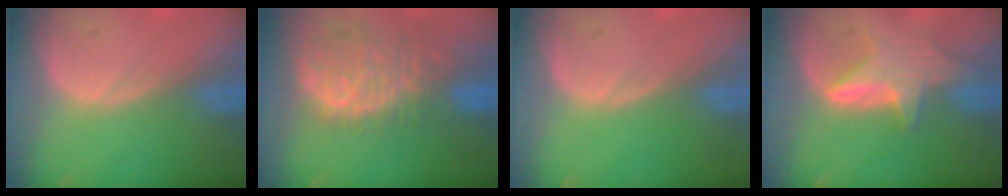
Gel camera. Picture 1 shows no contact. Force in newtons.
{"total": 11.1, "press": 9.6, "slide": 5.5}
{"total": 0.0}
{"total": 5.9, "press": 5.8, "slide": 0.8}